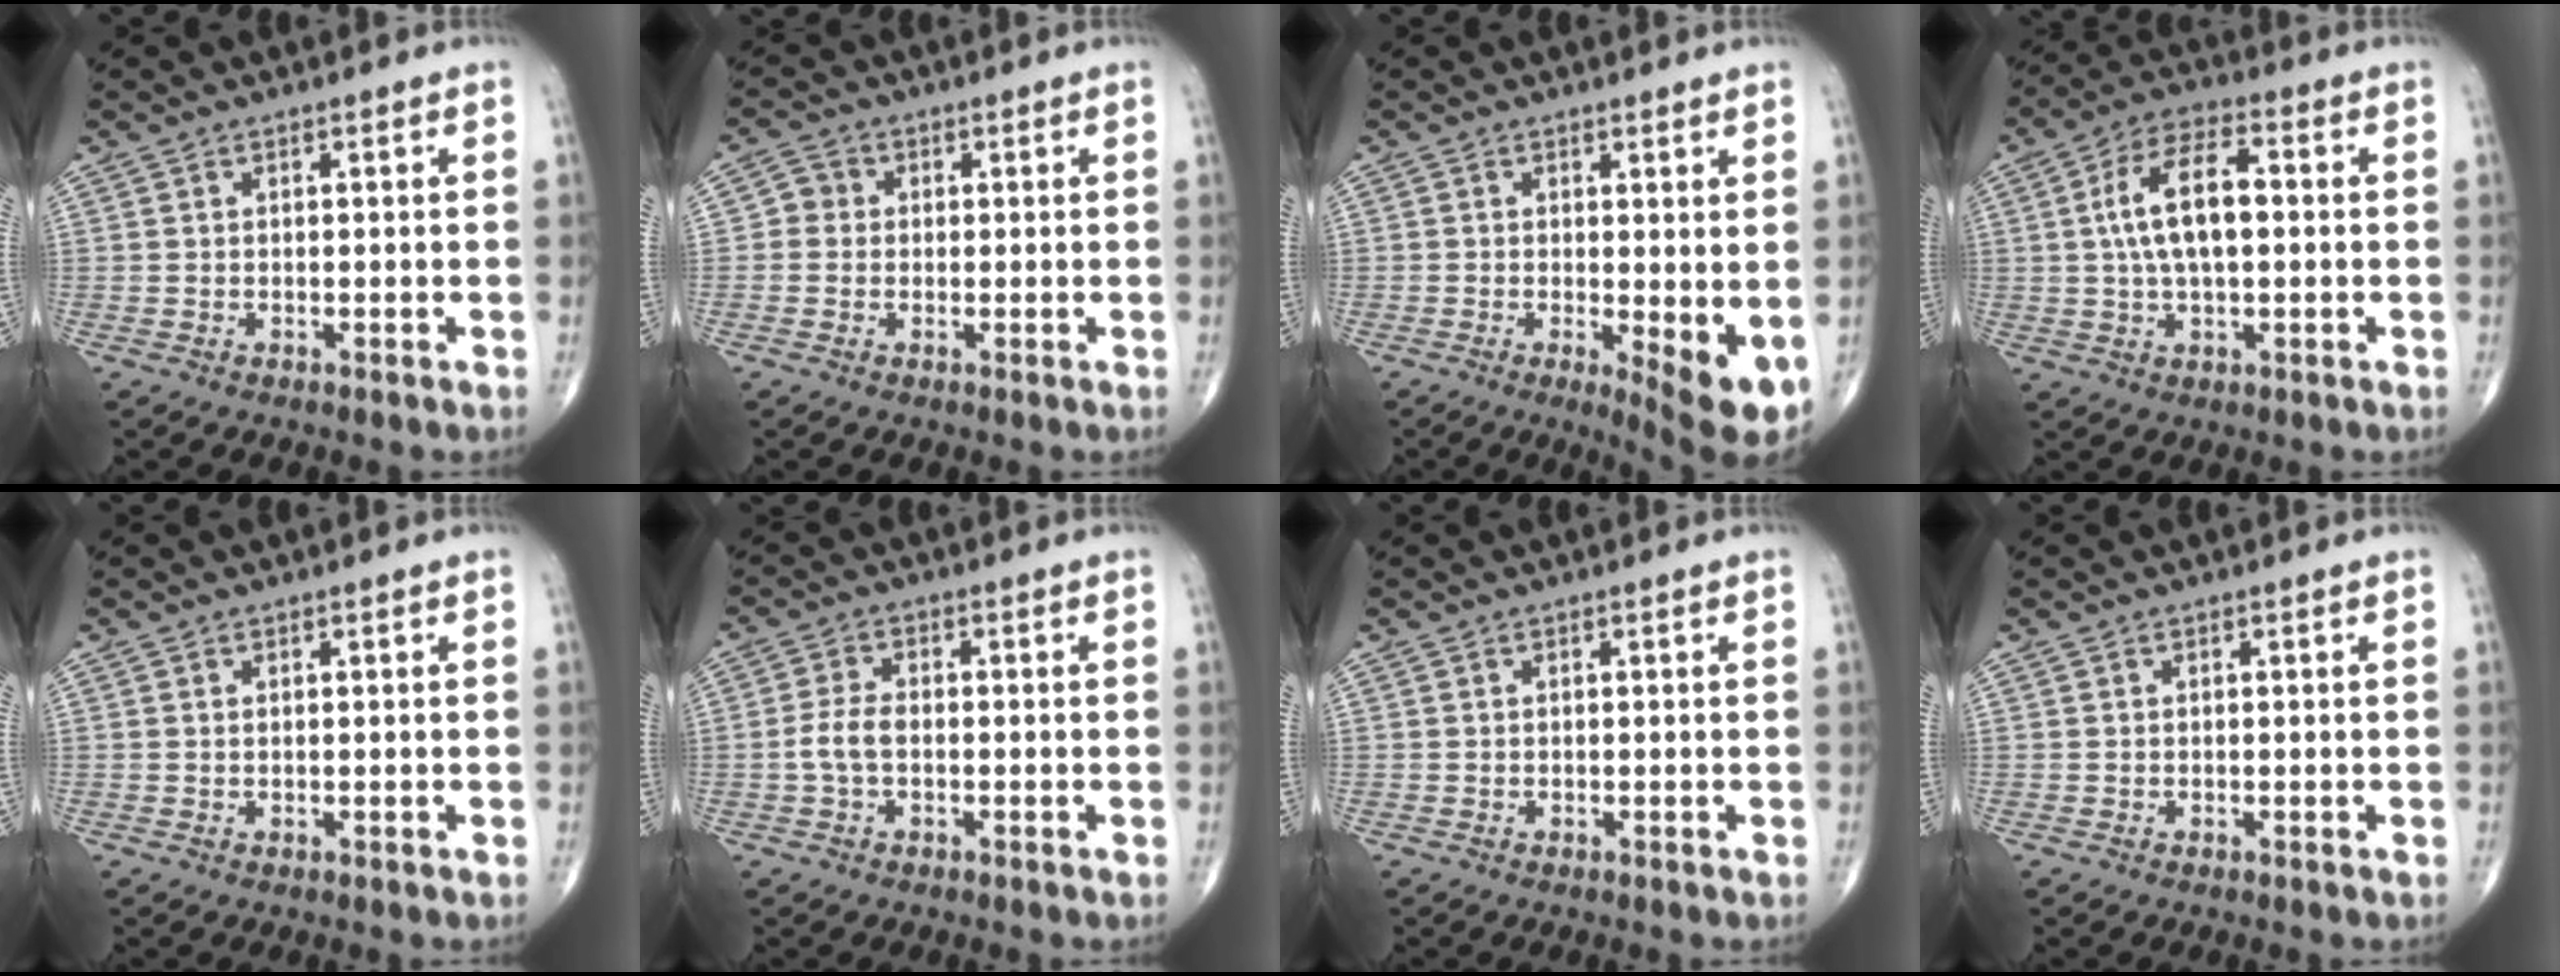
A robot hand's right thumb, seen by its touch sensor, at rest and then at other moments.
{"total": 2.9, "force": [0.0, 2.7, 1.0], "torque": [0.000, 0.006, -0.010]}
{"total": 7.3, "force": [-1.1, 2.2, 6.9], "torque": [-0.096, -0.020, -0.013]}
{"total": 11.6, "force": [0.9, 5.5, 10.2], "torque": [-0.190, 0.020, 0.010]}
{"total": 0.0}
{"total": 3.9, "force": [-0.8, 2.1, 3.2], "torque": [-0.074, 0.013, -0.020]}
{"total": 0.0}
{"total": 0.0}